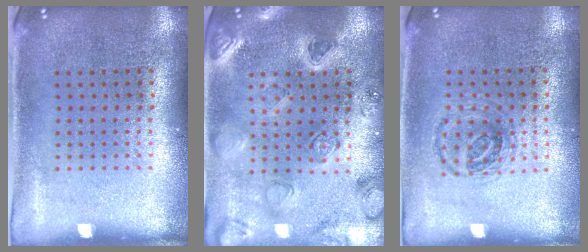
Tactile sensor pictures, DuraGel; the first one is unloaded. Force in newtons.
{"total": 2.3, "press": 2.3, "slide": 0.4}
{"total": 0.9, "press": 0.9, "slide": 0.3}